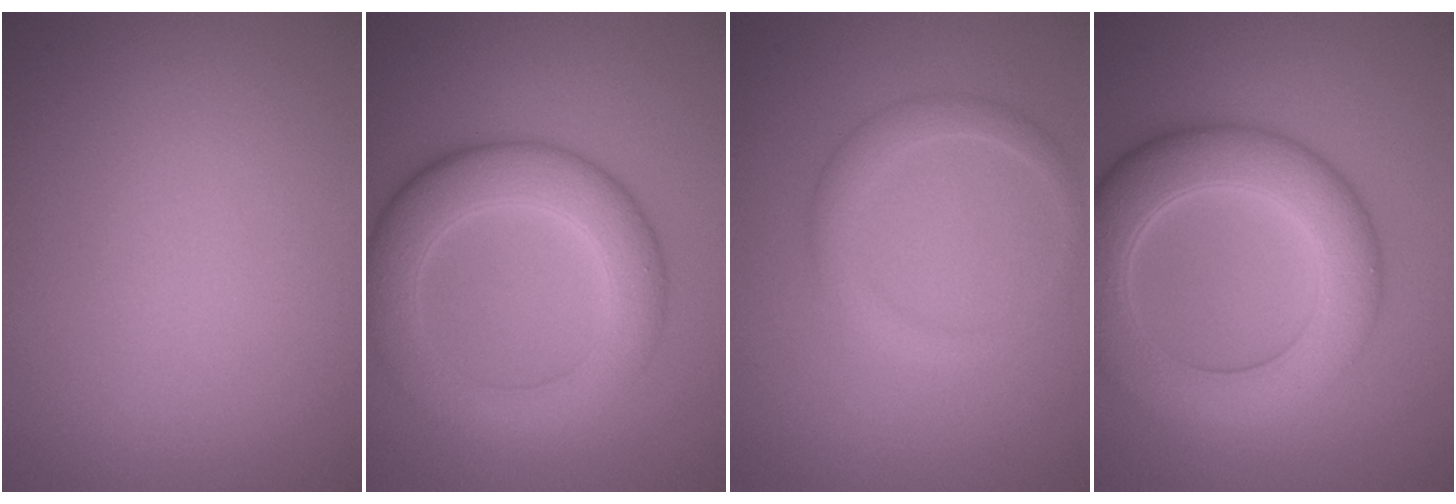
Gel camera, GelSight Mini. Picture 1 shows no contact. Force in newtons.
{"total": 6.6, "press": 6.5, "slide": 0.2}
{"total": 2.2, "press": 2.2, "slide": 0.2}
{"total": 8.3, "press": 8.3, "slide": 0.1}